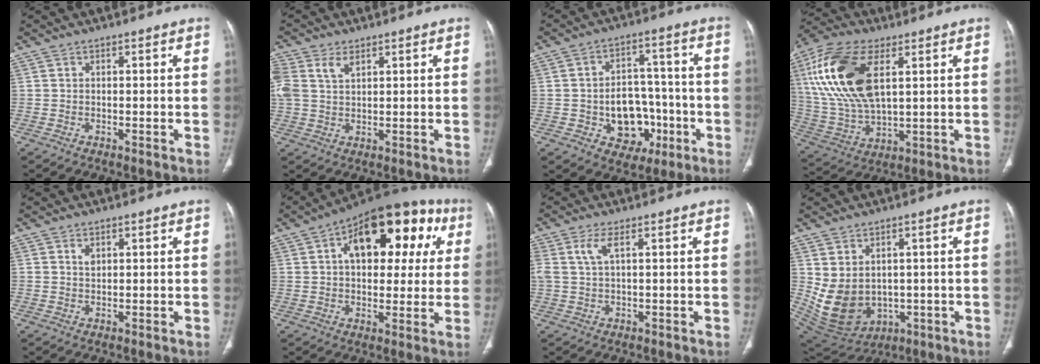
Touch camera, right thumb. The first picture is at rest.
{"total": 7.4, "force": [3.5, 4.5, 4.7], "torque": [-0.114, 0.006, 0.075]}
{"total": 12.4, "force": [-3.5, 9.5, 7.3], "torque": [-0.060, 0.037, -0.039]}
{"total": 19.8, "force": [6.1, 9.9, 16.1], "torque": [-0.337, -0.008, 0.120]}
{"total": 1.4, "force": [0.8, 0.9, 0.8], "torque": [-0.009, -0.005, 0.016]}
{"total": 22.0, "force": [6.9, 11.7, 17.2], "torque": [-0.198, 0.025, 0.093]}
{"total": 3.4, "force": [1.3, 0.9, 2.9], "torque": [-0.082, 0.005, 0.033]}
{"total": 11.0, "force": [0.0, 8.4, 7.1], "torque": [-0.119, -0.007, 0.040]}